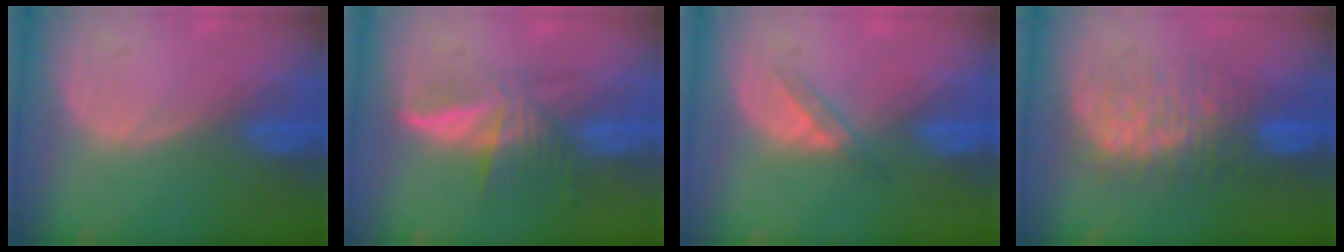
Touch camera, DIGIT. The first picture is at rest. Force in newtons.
{"total": 6.0, "press": 5.5, "slide": 2.4}
{"total": 2.3, "press": 2.0, "slide": 1.0}
{"total": 7.8, "press": 7.7, "slide": 1.4}